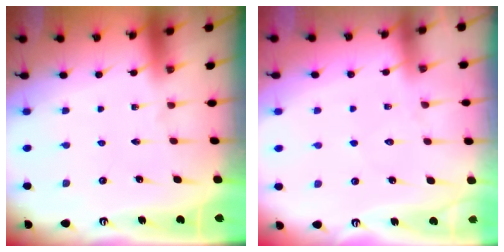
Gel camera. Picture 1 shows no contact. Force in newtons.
{"total": 4.6, "press": 4.6, "slide": 0.6}